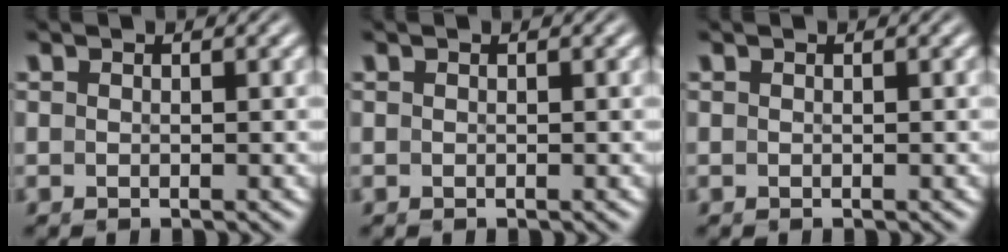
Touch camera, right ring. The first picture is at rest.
{"total": 0.0}
{"total": 0.0}